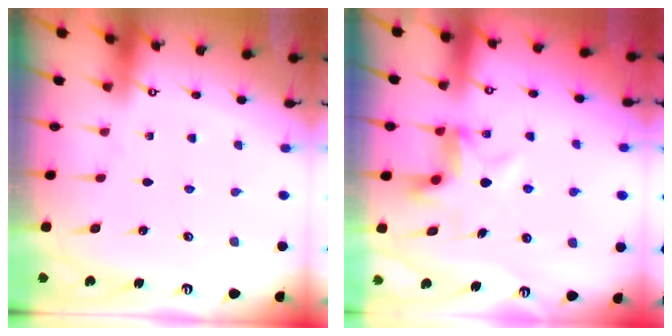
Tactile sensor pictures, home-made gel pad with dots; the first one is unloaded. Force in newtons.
{"total": 4.9, "press": 4.9, "slide": 0.3}